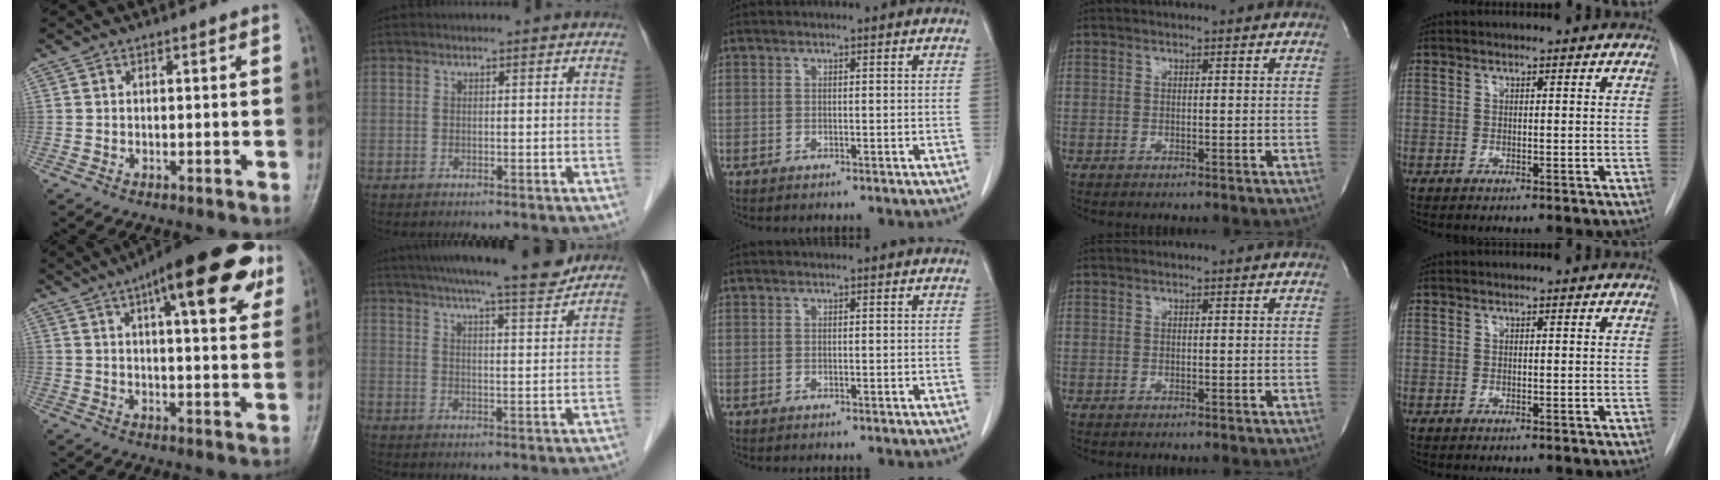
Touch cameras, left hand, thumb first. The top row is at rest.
{"thumb": {"total": 20.3, "force": [10.6, 6.2, 16.2], "torque": [-0.206, -0.012, 0.143]}, "index": {"total": 15.1, "force": [13.4, 0.5, 7.0], "torque": [-0.108, 0.007, 0.186]}}